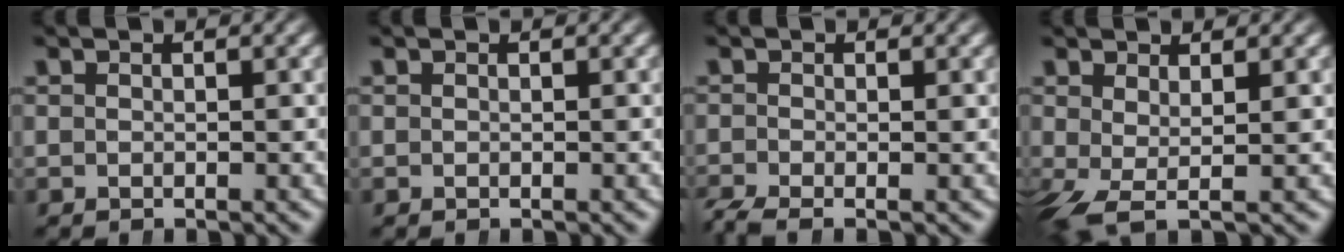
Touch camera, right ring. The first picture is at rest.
{"total": 0.0}
{"total": 2.6, "force": [-1.8, 1.3, 1.2], "torque": [-0.028, -0.010, -0.028]}
{"total": 3.1, "force": [-1.2, 1.2, 2.6], "torque": [-0.070, -0.032, -0.001]}